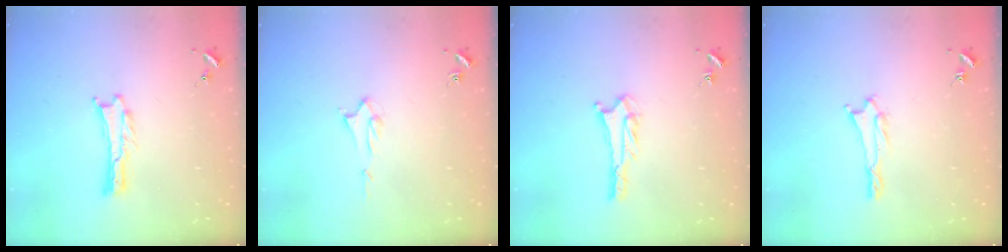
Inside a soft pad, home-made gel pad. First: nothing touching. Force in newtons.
{"total": 1.4, "press": 1.4, "slide": 0.2}
{"total": 2.8, "press": 2.8, "slide": 0.2}
{"total": 1.0, "press": 0.9, "slide": 0.2}